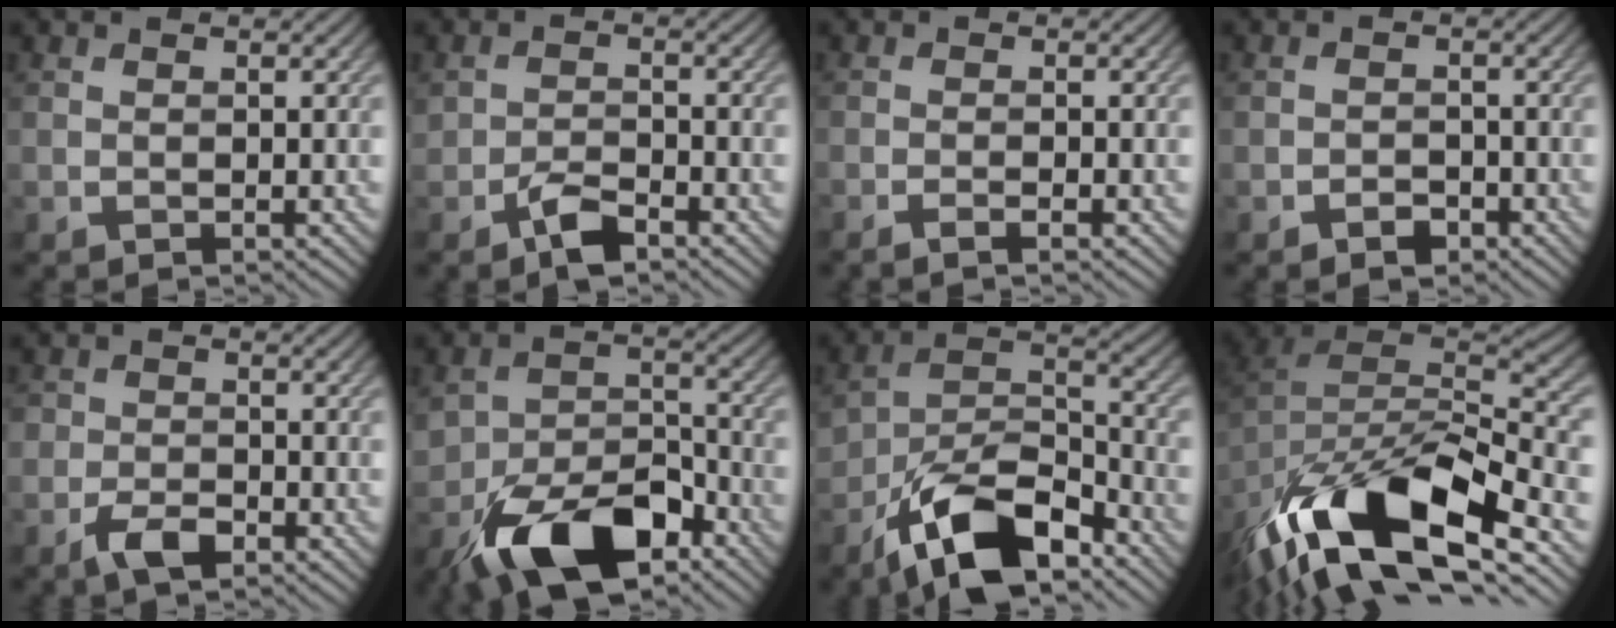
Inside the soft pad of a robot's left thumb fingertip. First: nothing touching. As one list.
[{"total": 3.0, "force": [-2.1, 1.4, 1.7], "torque": [-0.029, 0.004, -0.043]}, {"total": 1.6, "force": [-1.1, 0.1, 1.2], "torque": [-0.020, 0.003, -0.024]}, {"total": 1.6, "force": [-1.1, 1.0, 0.4], "torque": [0.002, 0.005, -0.019]}, {"total": 3.6, "force": [-2.1, 2.1, 2.1], "torque": [-0.038, -0.002, -0.047]}, {"total": 12.9, "force": [-7.9, 6.5, 7.9], "torque": [-0.150, -0.013, -0.140]}, {"total": 12.3, "force": [-8.0, 5.6, 7.4], "torque": [-0.134, -0.005, -0.155]}, {"total": 18.4, "force": [-10.0, 7.9, 13.3], "torque": [-0.263, -0.019, -0.155]}]